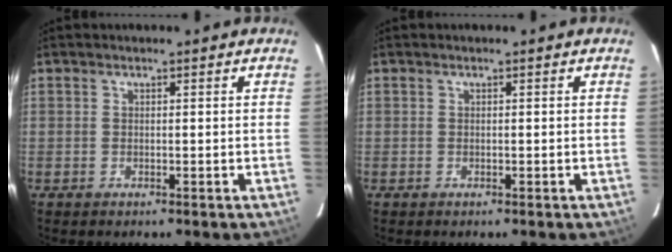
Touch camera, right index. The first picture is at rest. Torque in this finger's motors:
{"motor_torque": [-0.06, 0.00, -0.03, 0.00]}